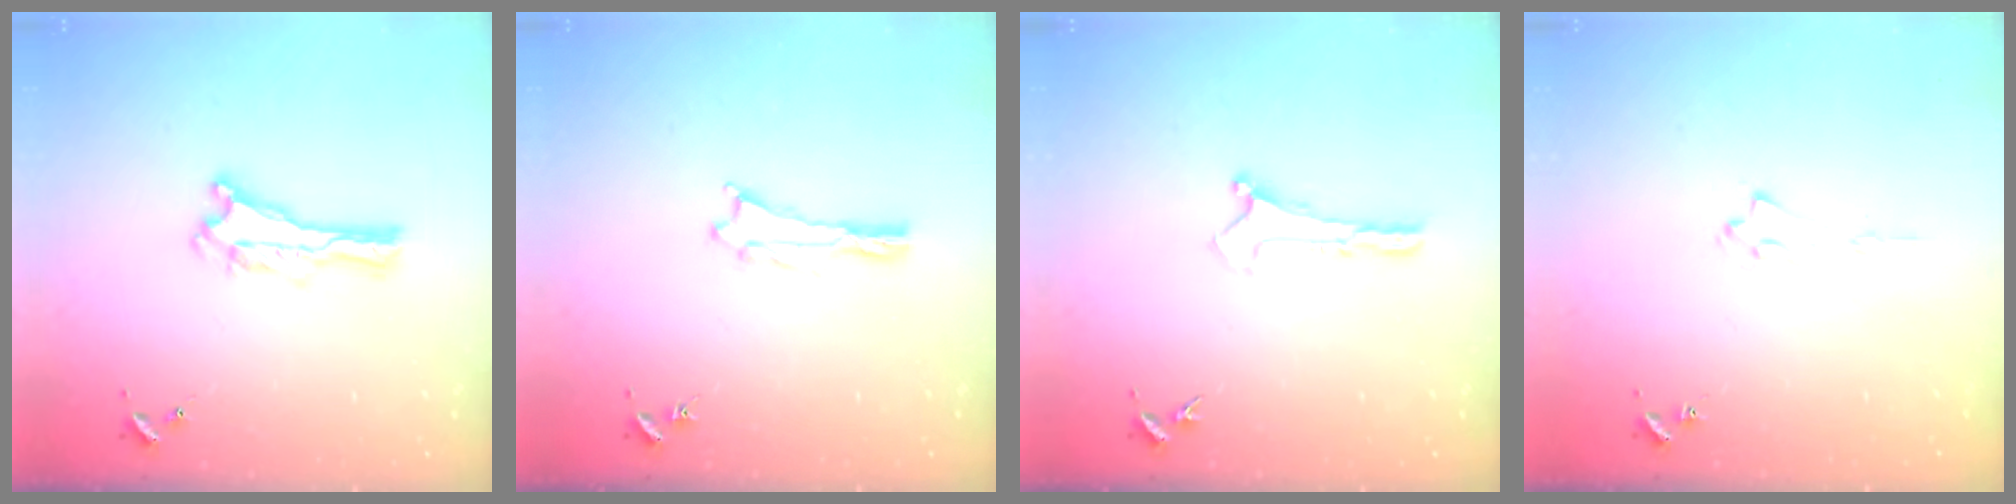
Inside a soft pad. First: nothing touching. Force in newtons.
{"total": 0.7, "press": 0.7, "slide": 0.1}
{"total": 0.0}
{"total": 1.7, "press": 1.6, "slide": 0.2}